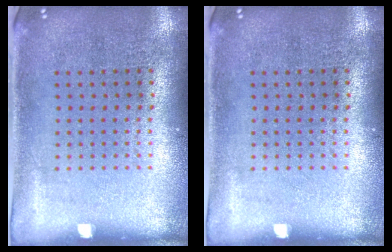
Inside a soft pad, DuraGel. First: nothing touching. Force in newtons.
{"total": 0.0}